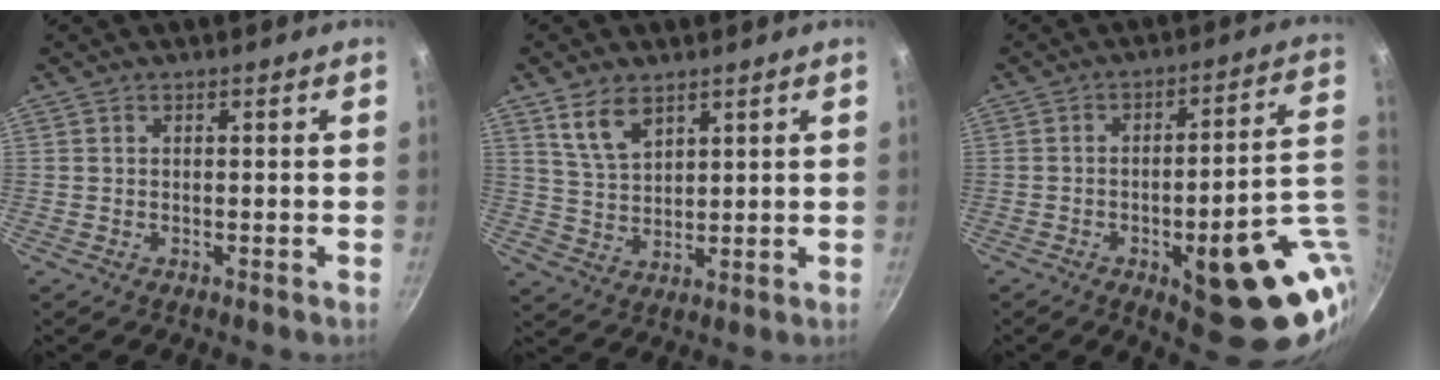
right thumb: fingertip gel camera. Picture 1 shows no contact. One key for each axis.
{"total": 6.7, "fx": 4.1, "fy": 3.9, "fz": 3.6, "tx": -0.051, "ty": -0.018, "tz": 0.090}
{"total": 22.3, "fx": -4.8, "fy": 7.4, "fz": 20.5, "tx": -0.213, "ty": 0.005, "tz": -0.052}